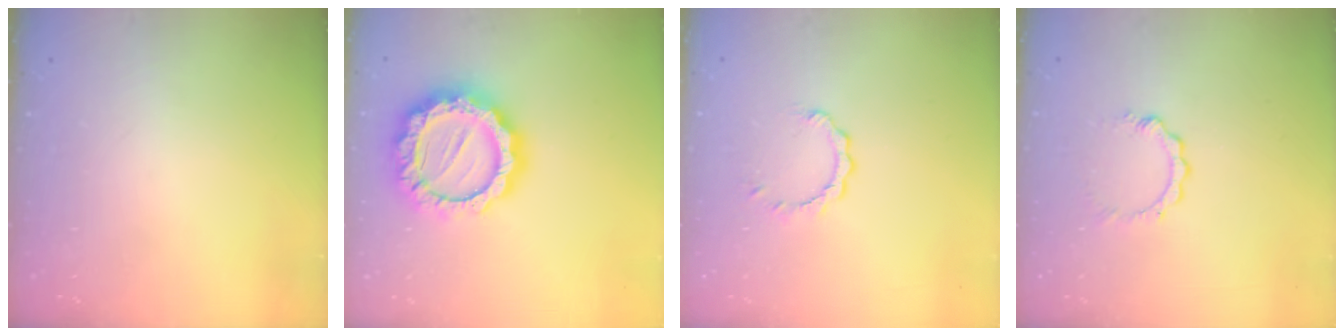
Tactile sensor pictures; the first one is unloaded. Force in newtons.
{"total": 18.3, "press": 18.2, "slide": 1.5}
{"total": 2.5, "press": 2.5, "slide": 0.3}
{"total": 3.5, "press": 3.5, "slide": 0.4}